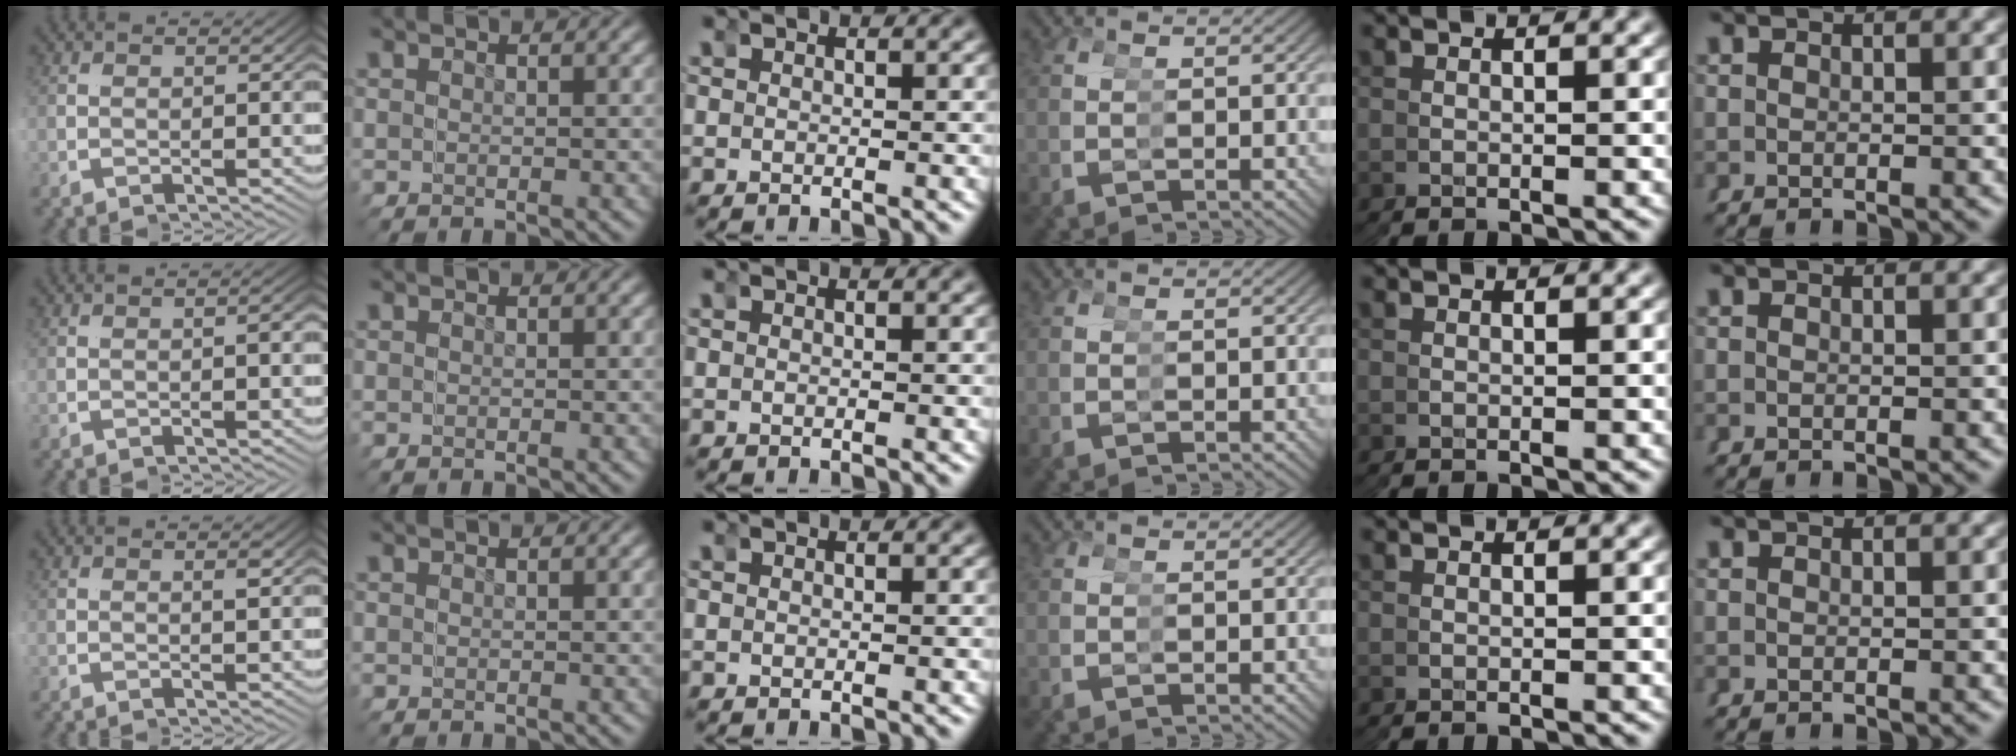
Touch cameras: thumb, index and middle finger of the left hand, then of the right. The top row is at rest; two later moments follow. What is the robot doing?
{"motion": "reach", "object": "tape"}